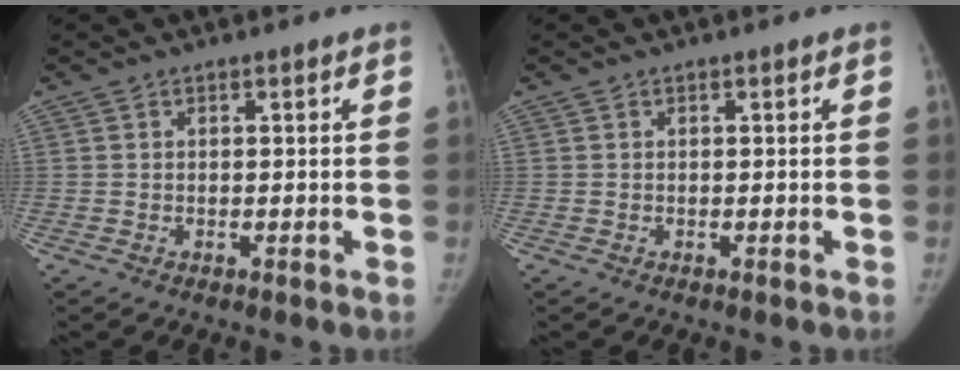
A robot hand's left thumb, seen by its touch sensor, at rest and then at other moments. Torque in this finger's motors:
{"motor_torque": [0.07, -0.01, 0.06, -0.03, 0.09]}